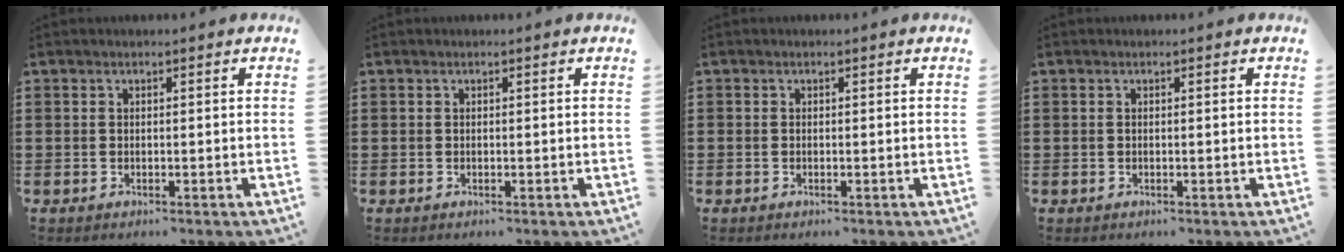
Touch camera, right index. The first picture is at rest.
{"total": 0.0}
{"total": 0.0}
{"total": 0.0}